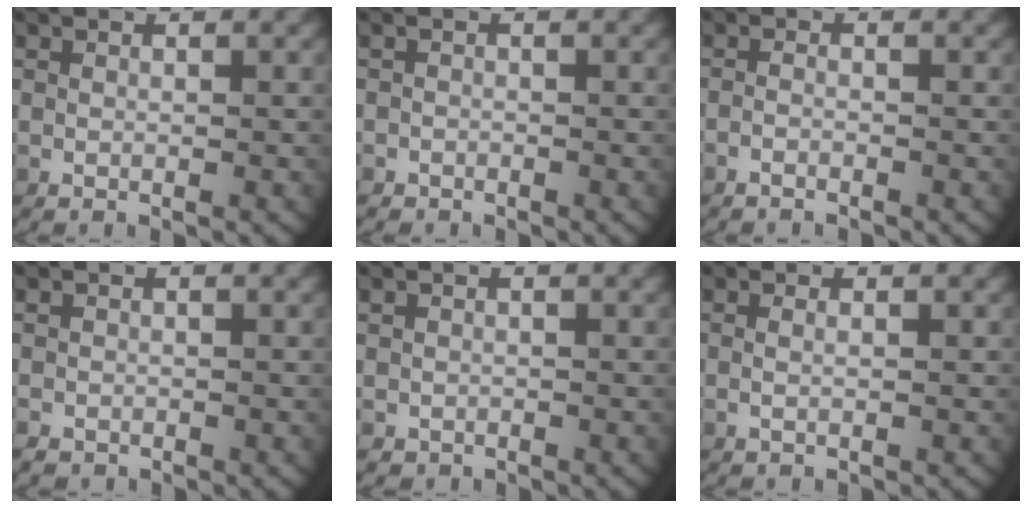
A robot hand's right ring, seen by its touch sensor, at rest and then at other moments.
{"total": 1.1, "force": [-0.8, 0.6, -0.4], "torque": [0.001, -0.010, -0.011]}
{"total": 1.1, "force": [-1.0, 0.3, 0.4], "torque": [-0.015, -0.005, -0.018]}
{"total": 1.0, "force": [-0.7, 0.8, 0.0], "torque": [-0.011, -0.009, -0.006]}
{"total": 1.7, "force": [-0.6, 1.6, 0.0], "torque": [-0.006, -0.008, -0.006]}
{"total": 0.7, "force": [0.0, 0.1, 0.7], "torque": [-0.019, -0.002, -0.001]}